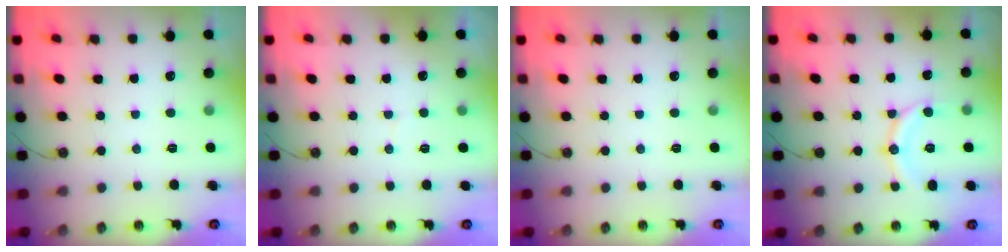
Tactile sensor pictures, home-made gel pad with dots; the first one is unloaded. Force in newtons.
{"total": 2.6, "press": 2.0, "slide": 1.6}
{"total": 0.0}
{"total": 11.9, "press": 11.8, "slide": 0.9}